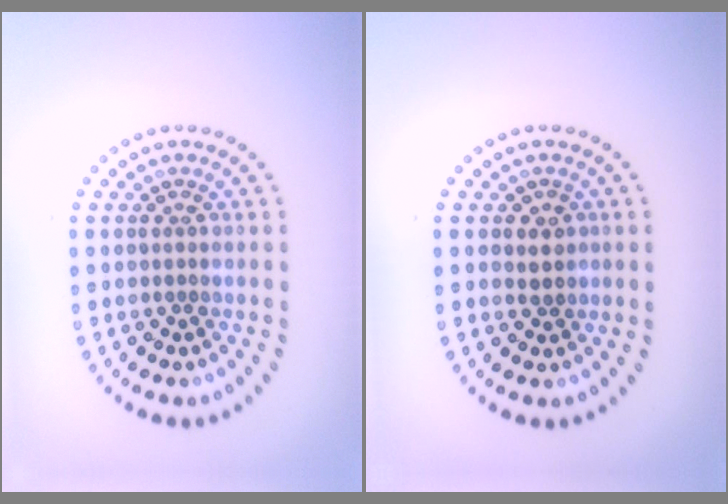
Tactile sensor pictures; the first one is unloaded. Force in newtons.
{"total": 1.0, "press": 0.9, "slide": 0.5}